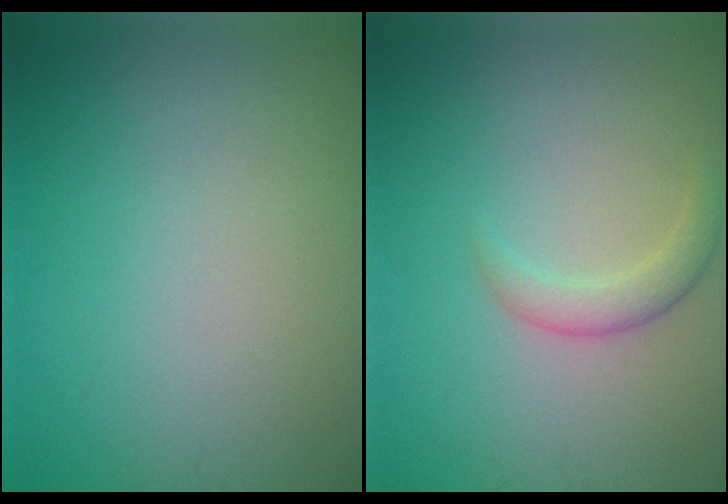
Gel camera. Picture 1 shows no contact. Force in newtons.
{"total": 2.5, "press": 2.5, "slide": 0.1}